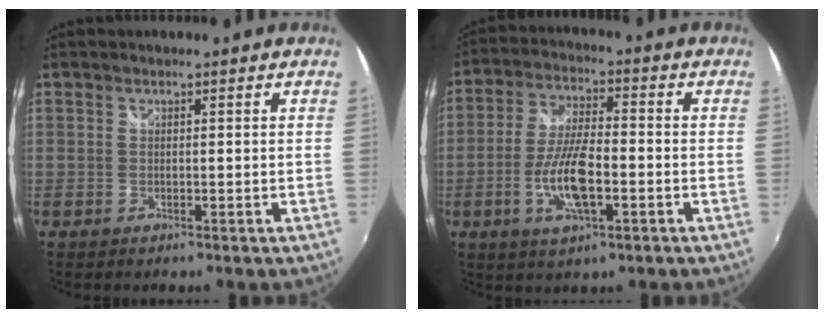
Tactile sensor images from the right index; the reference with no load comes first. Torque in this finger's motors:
{"motor_torque": [1.45, -0.51, 0.65, 0.10]}